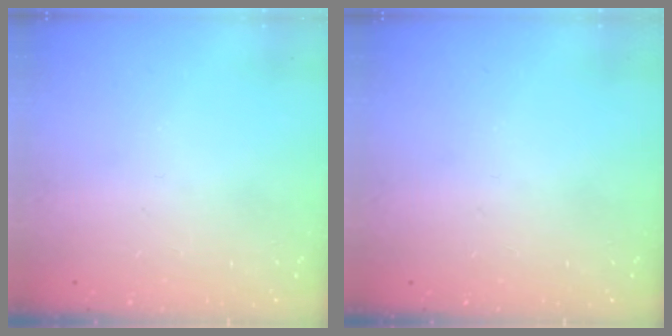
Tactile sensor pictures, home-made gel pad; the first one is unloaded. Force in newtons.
{"total": 0.0}